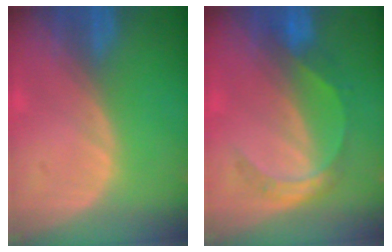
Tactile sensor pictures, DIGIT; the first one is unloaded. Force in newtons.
{"total": 4.7, "press": 4.7, "slide": 0.4}